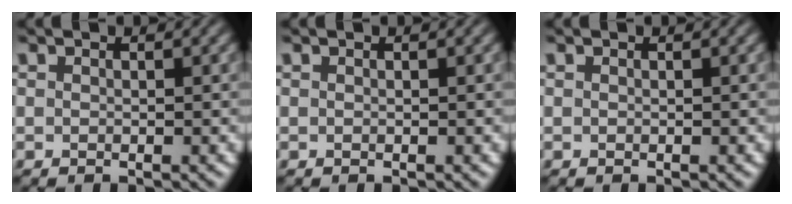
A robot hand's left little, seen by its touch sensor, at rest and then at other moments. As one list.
[{"total": 0.0}, {"total": 0.0}]